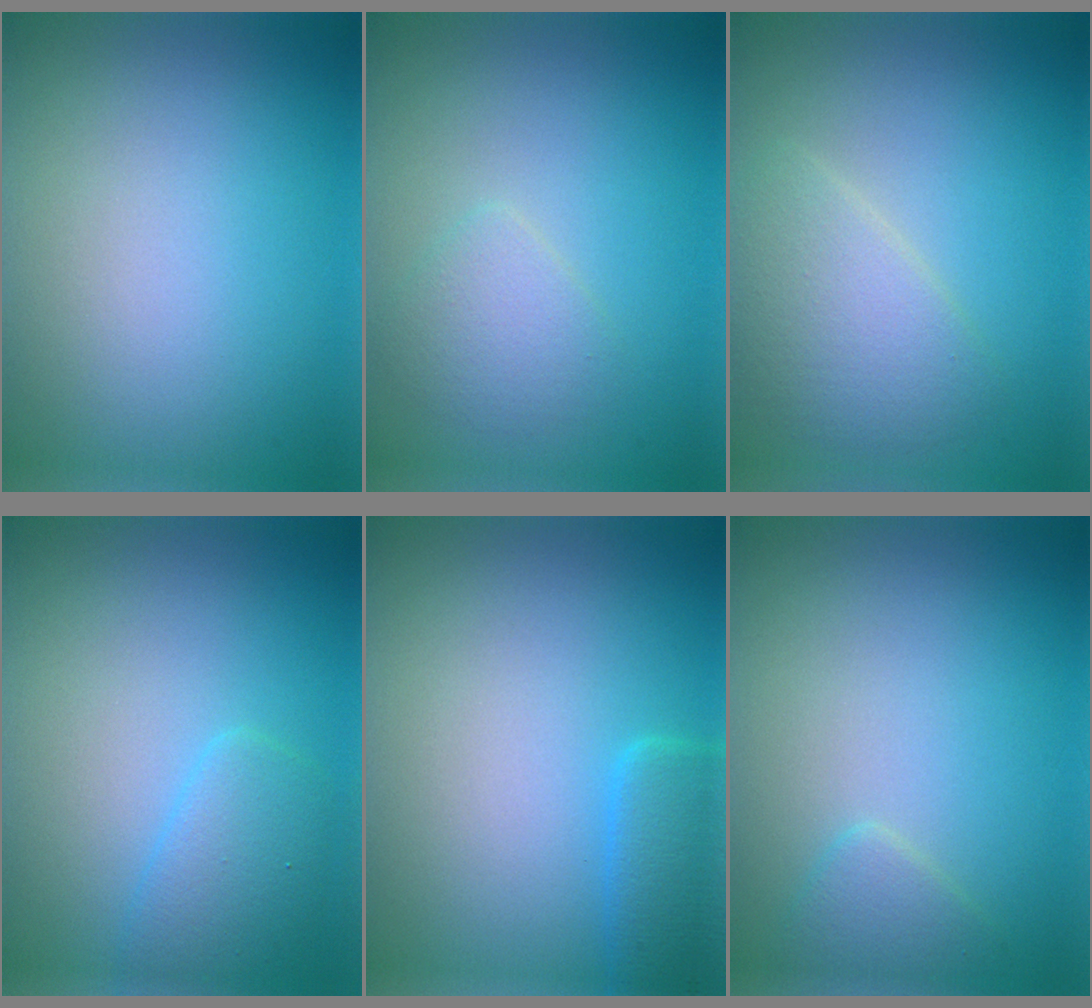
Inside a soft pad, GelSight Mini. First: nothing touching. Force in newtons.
{"total": 1.9, "press": 1.9, "slide": 0.1}
{"total": 3.8, "press": 3.8, "slide": 0.2}
{"total": 2.6, "press": 2.6, "slide": 0.1}
{"total": 2.9, "press": 2.9, "slide": 0.2}
{"total": 1.5, "press": 1.5, "slide": 0.1}